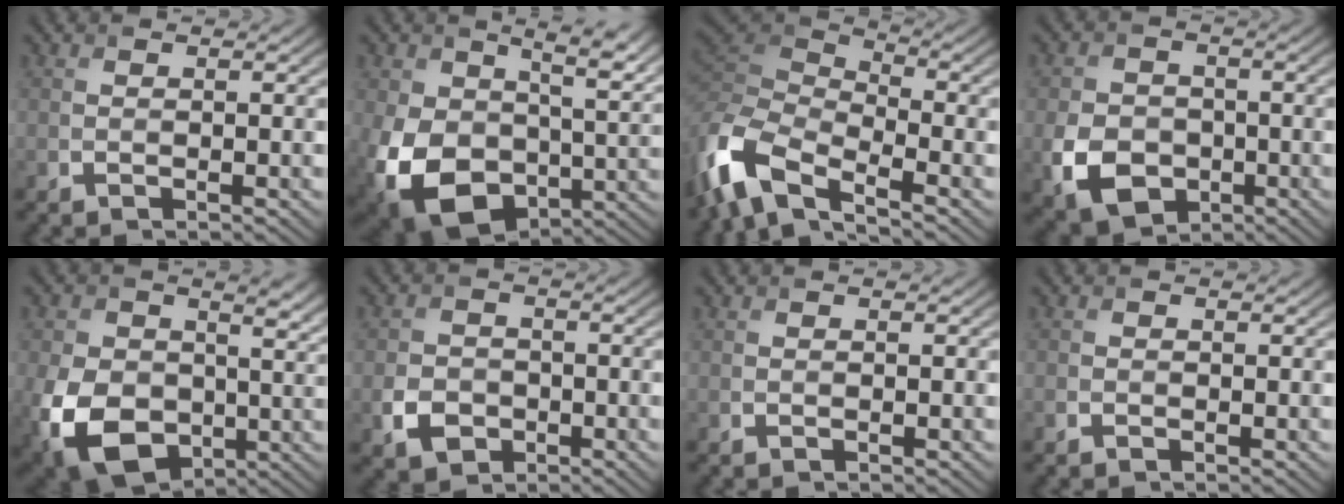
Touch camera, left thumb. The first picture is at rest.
{"total": 16.3, "force": [1.5, 11.4, 11.6], "torque": [-0.233, -0.045, 0.045]}
{"total": 11.3, "force": [-6.7, 4.0, 8.2], "torque": [-0.193, -0.004, -0.150]}
{"total": 7.5, "force": [-2.6, 5.8, 4.0], "torque": [-0.093, -0.018, -0.056]}
{"total": 15.5, "force": [-0.7, 11.3, 10.6], "torque": [-0.221, -0.042, -0.009]}
{"total": 4.1, "force": [-1.8, 3.3, 1.8], "torque": [-0.038, -0.005, -0.037]}
{"total": 0.0}
{"total": 0.7, "force": [-0.4, 0.6, 0.0], "torque": [-0.001, -0.004, -0.014]}